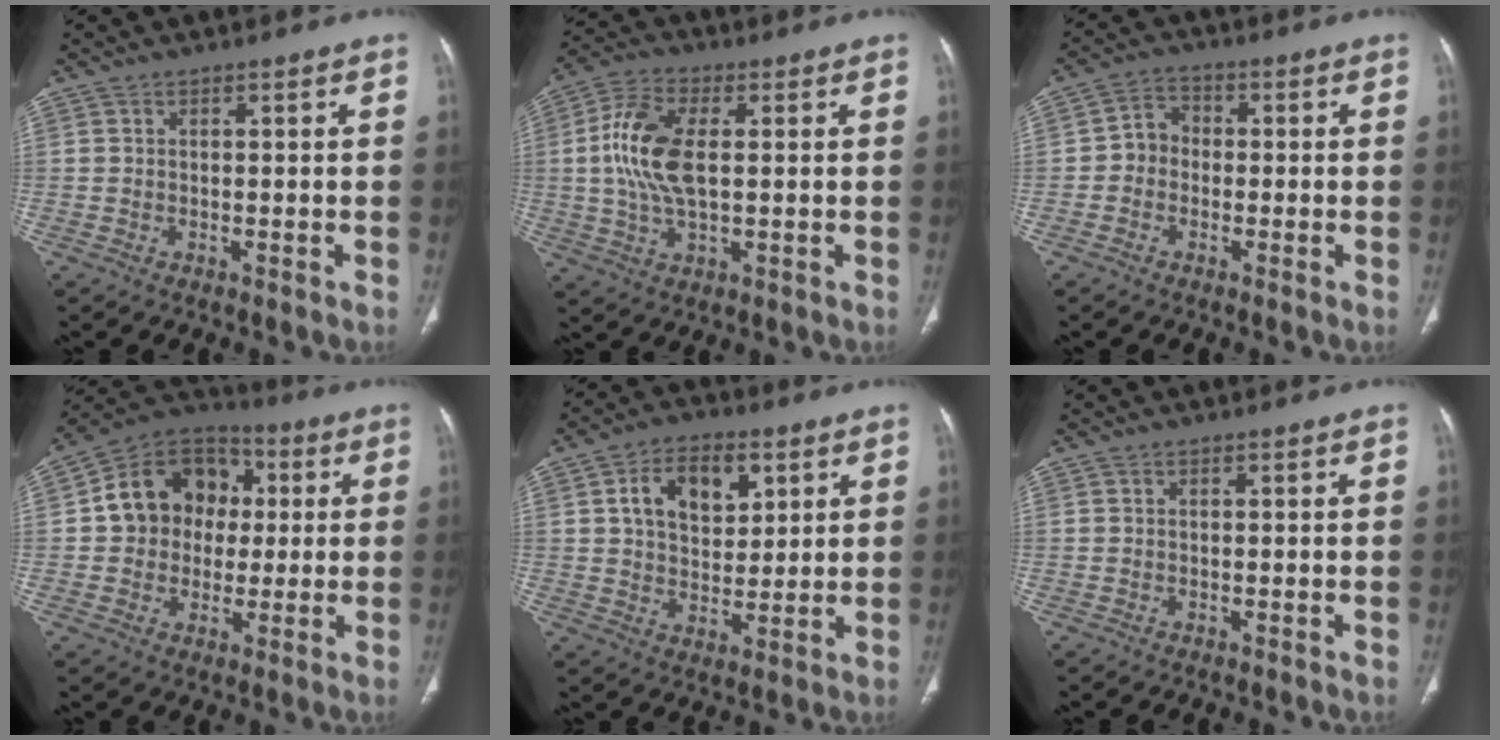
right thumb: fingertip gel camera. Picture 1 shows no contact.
{"total": 11.8, "force": [1.1, 6.1, 10.0], "torque": [-0.215, 0.009, 0.018]}
{"total": 4.5, "force": [-0.9, 3.9, 2.1], "torque": [-0.017, 0.018, -0.029]}
{"total": 15.1, "force": [1.5, 12.5, 8.4], "torque": [-0.096, 0.025, 0.016]}
{"total": 11.7, "force": [4.3, 7.4, 7.9], "torque": [-0.093, -0.009, 0.075]}
{"total": 0.0}